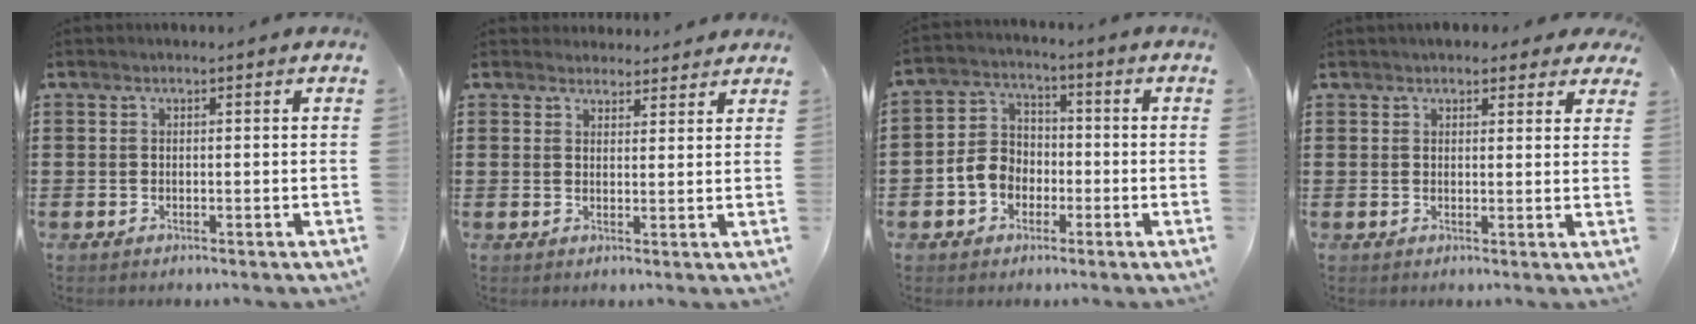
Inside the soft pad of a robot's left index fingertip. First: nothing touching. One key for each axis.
{"total": 2.6, "fx": 2.5, "fy": 0.7, "fz": -0.2, "tx": -0.004, "ty": -0.002, "tz": 0.049}
{"total": 5.8, "fx": -2.2, "fy": 4.8, "fz": 2.4, "tx": -0.075, "ty": 0.013, "tz": -0.049}
{"total": 2.7, "fx": 2.4, "fy": 1.0, "fz": 0.8, "tx": -0.014, "ty": -0.001, "tz": 0.042}